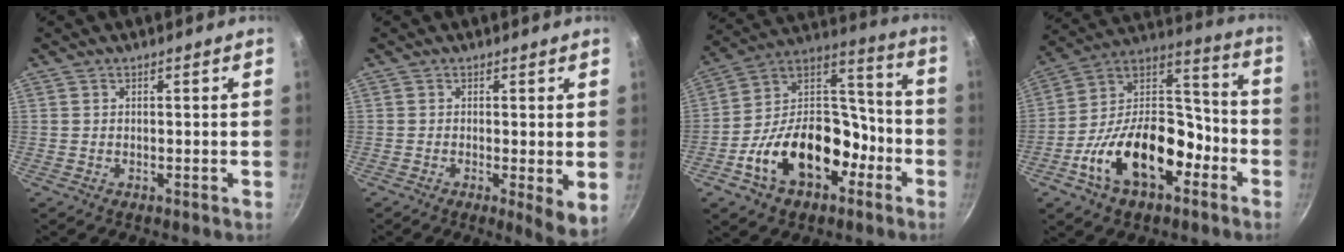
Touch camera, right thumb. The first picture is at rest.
{"total": 4.3, "force": [-0.5, 0.4, 4.3], "torque": [-0.053, -0.021, -0.005]}
{"total": 20.6, "force": [-8.9, 13.2, 13.1], "torque": [-0.180, 0.082, -0.149]}
{"total": 20.9, "force": [-9.1, 11.9, 14.6], "torque": [-0.210, 0.073, -0.161]}